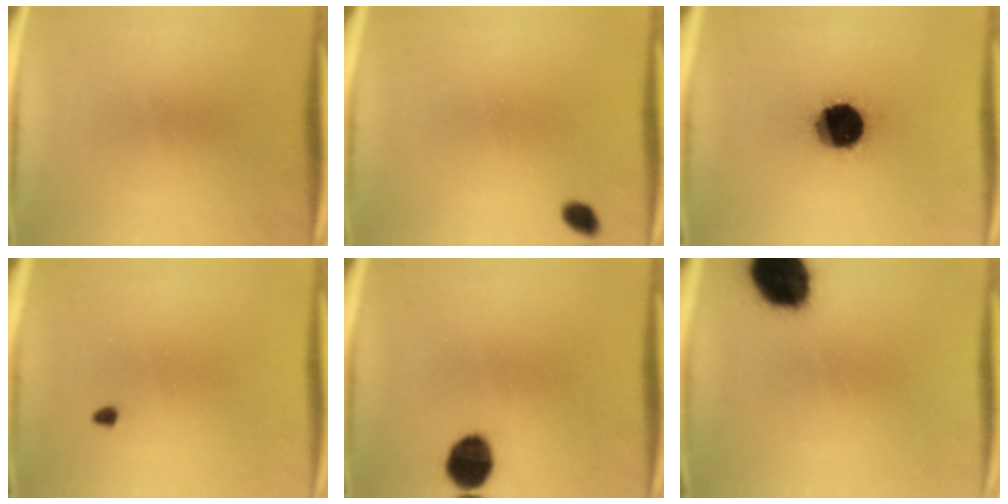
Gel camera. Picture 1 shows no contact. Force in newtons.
{"total": 2.0}
{"total": 18.4}
{"total": 0.7}
{"total": 8.0}
{"total": 14.5}